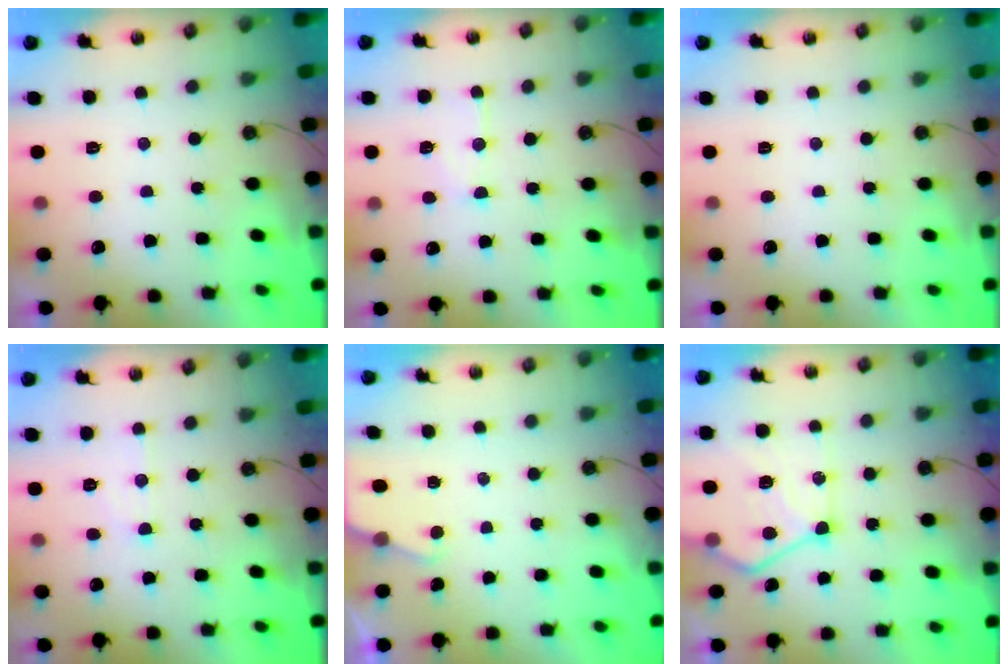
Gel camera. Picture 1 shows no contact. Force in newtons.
{"total": 8.2, "press": 8.1, "slide": 0.6}
{"total": 0.0}
{"total": 5.5, "press": 5.5, "slide": 0.4}
{"total": 2.7, "press": 2.7, "slide": 0.4}
{"total": 16.2, "press": 16.1, "slide": 1.7}